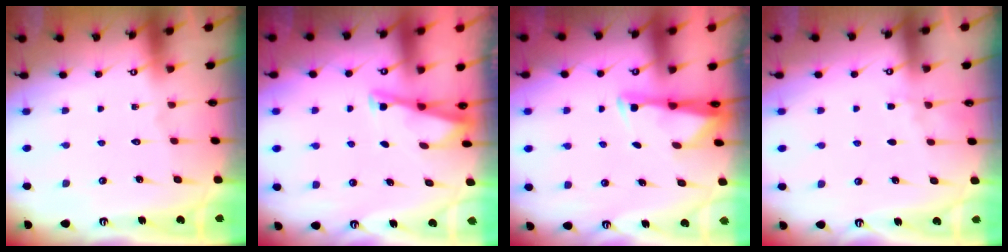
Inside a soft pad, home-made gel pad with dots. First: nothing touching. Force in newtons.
{"total": 3.3, "press": 3.3, "slide": 0.3}
{"total": 2.8, "press": 2.7, "slide": 0.4}
{"total": 2.9, "press": 2.8, "slide": 0.5}